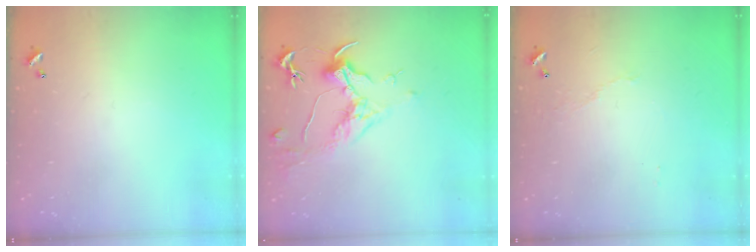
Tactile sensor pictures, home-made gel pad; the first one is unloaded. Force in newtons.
{"total": 1.5, "press": 1.3, "slide": 0.8}
{"total": 2.9, "press": 2.8, "slide": 0.6}